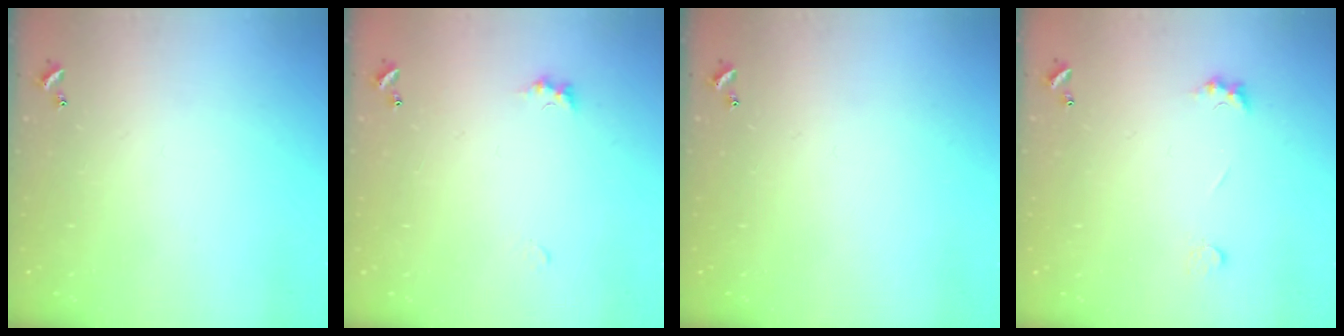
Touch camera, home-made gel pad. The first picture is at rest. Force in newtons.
{"total": 1.9, "press": 1.8, "slide": 0.6}
{"total": 0.0}
{"total": 1.8, "press": 1.7, "slide": 0.4}